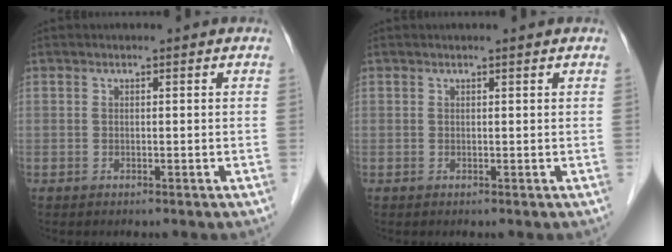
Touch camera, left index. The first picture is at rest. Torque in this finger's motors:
{"motor_torque": [0.16, -0.10, 0.03, 0.01]}